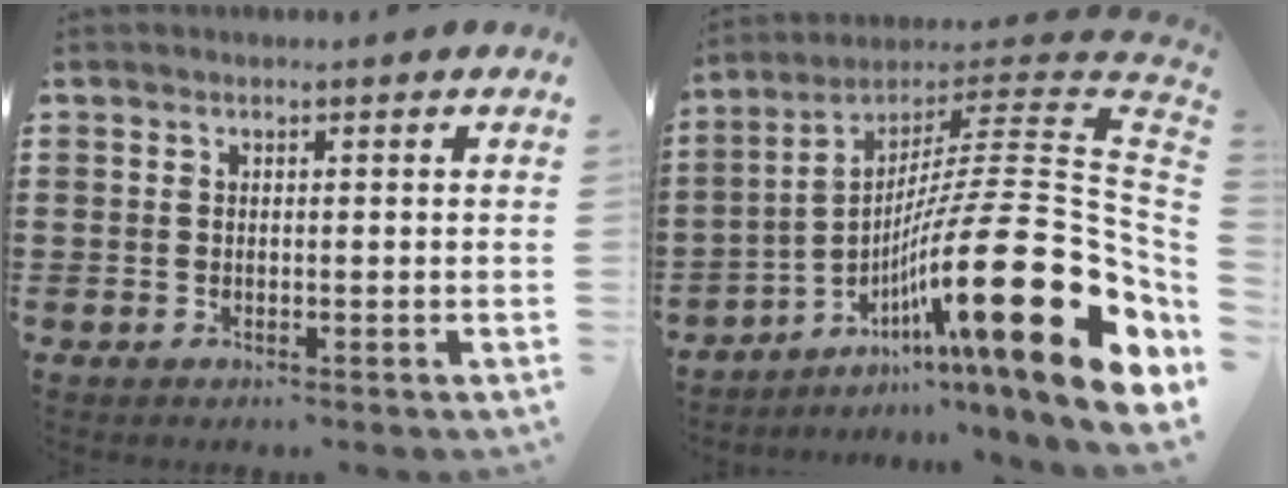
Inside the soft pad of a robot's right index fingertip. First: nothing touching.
{"total": 25.0, "force": [-7.0, 5.2, 23.4], "torque": [-0.392, -0.027, -0.128]}